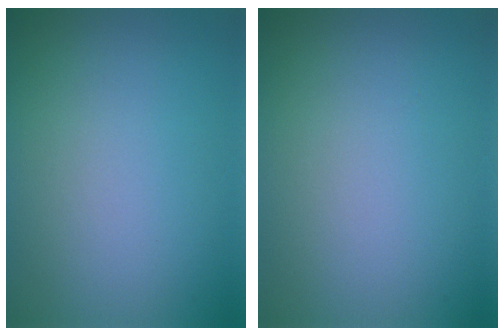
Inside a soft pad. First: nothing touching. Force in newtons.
{"total": 0.0}